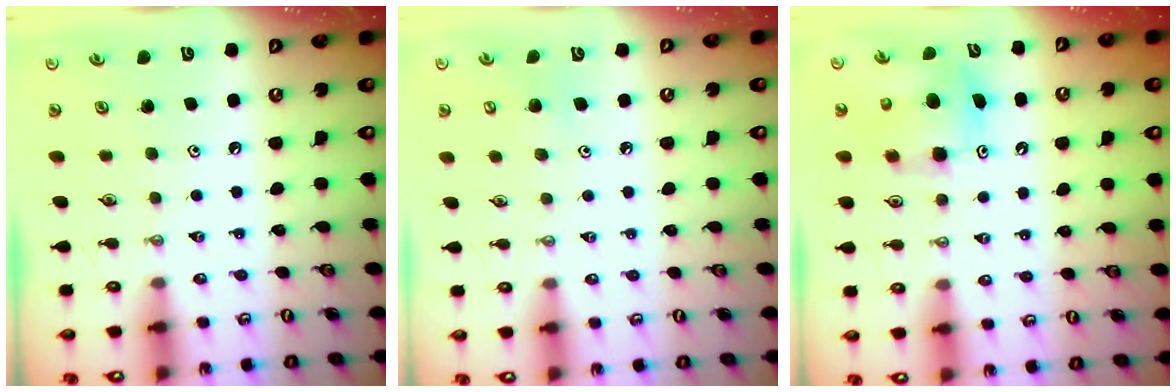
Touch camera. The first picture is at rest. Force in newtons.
{"total": 5.1, "press": 5.1, "slide": 0.5}
{"total": 7.7, "press": 7.7, "slide": 0.3}